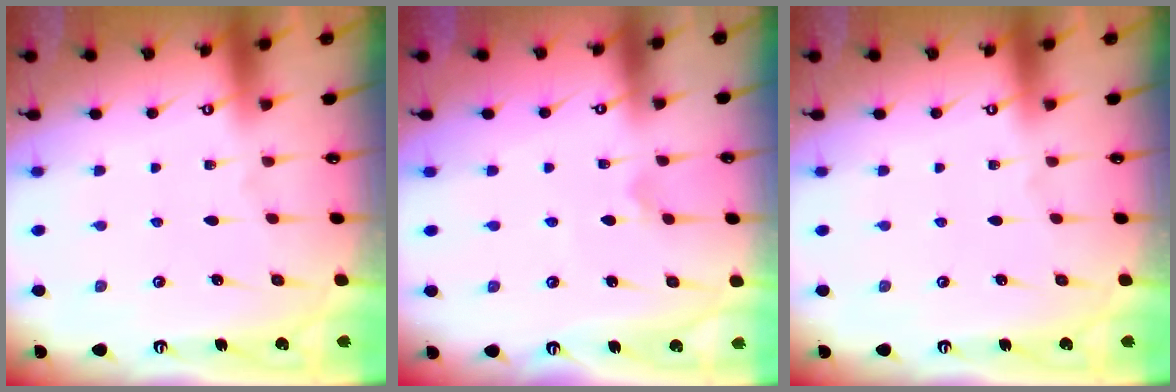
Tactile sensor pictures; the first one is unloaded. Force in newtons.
{"total": 2.5, "press": 2.5, "slide": 0.1}
{"total": 0.0}